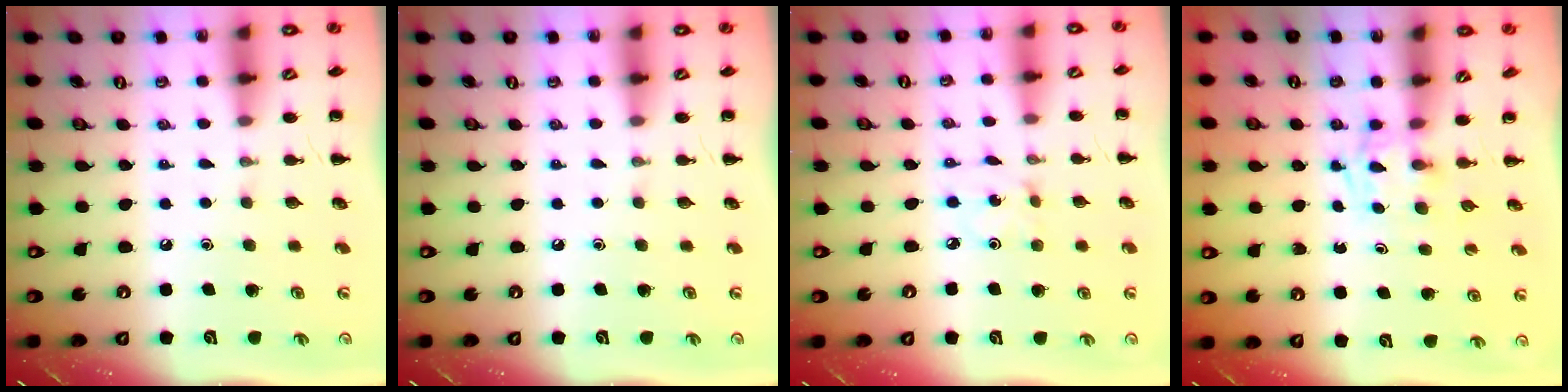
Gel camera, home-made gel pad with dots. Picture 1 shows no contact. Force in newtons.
{"total": 0.0}
{"total": 1.0, "press": 0.9, "slide": 0.3}
{"total": 1.8, "press": 1.4, "slide": 1.1}